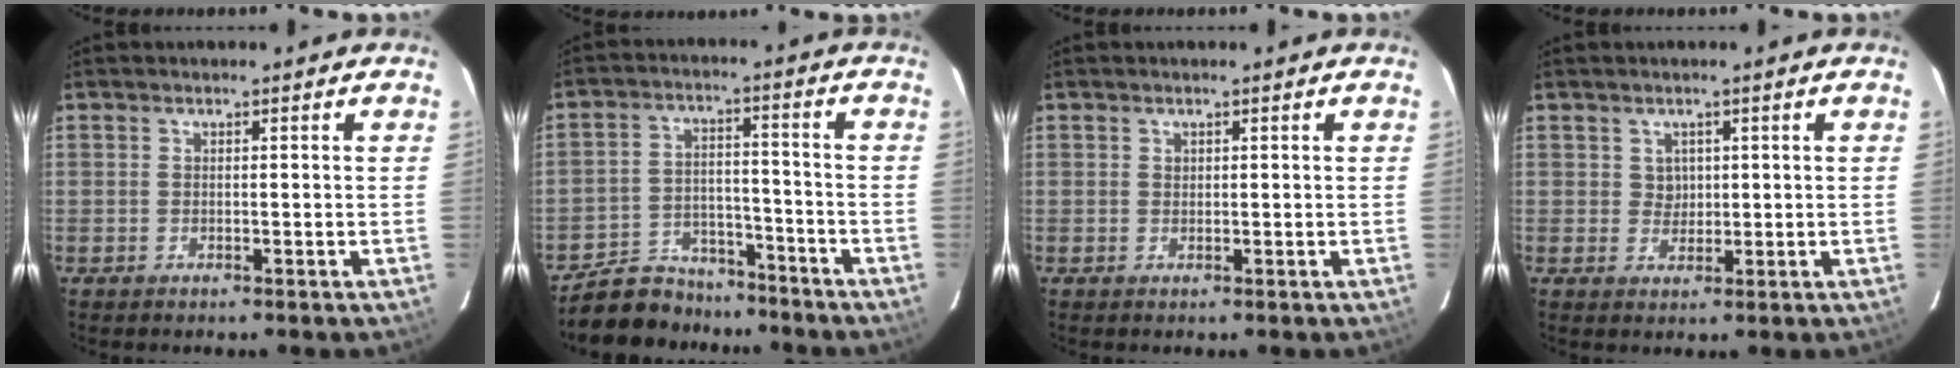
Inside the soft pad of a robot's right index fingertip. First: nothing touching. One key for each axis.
{"total": 12.7, "fx": -11.1, "fy": 5.5, "fz": 2.8, "tx": -0.085, "ty": 0.018, "tz": -0.168}
{"total": 0.5, "fx": 0.2, "fy": 0.5, "fz": 0.0, "tx": 0.002, "ty": 0.002, "tz": 0.004}
{"total": 2.3, "fx": 0.8, "fy": 2.2, "fz": 0.3, "tx": 0.001, "ty": 0.007, "tz": 0.014}